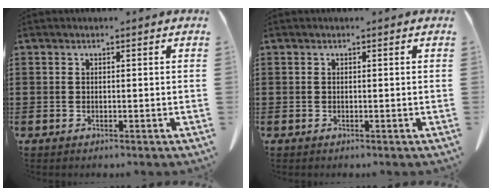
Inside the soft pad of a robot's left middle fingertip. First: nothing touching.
{"total": 0.0}